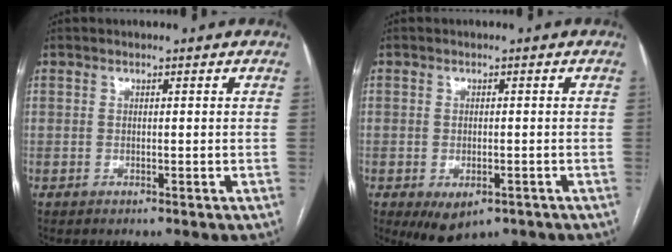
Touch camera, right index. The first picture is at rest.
{"total": 5.3, "force": [-2.8, 3.0, 3.4], "torque": [-0.054, -0.006, -0.030]}